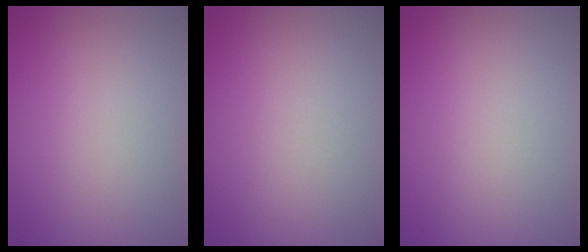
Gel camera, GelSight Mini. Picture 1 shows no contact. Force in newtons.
{"total": 0.0}
{"total": 0.0}